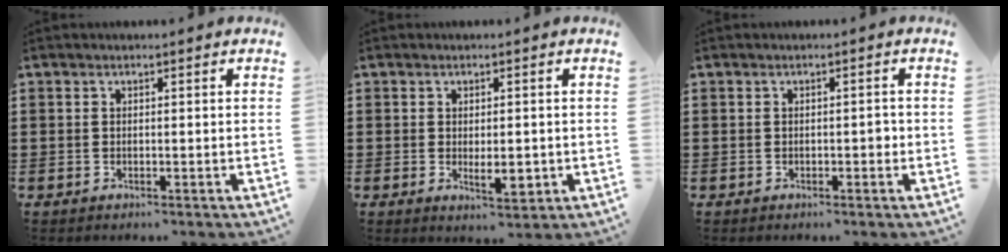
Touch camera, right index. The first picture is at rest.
{"total": 3.8, "force": [-0.5, 1.5, 3.4], "torque": [-0.043, -0.005, -0.012]}
{"total": 1.1, "force": [-0.3, 0.4, 1.0], "torque": [-0.019, 0.001, -0.007]}